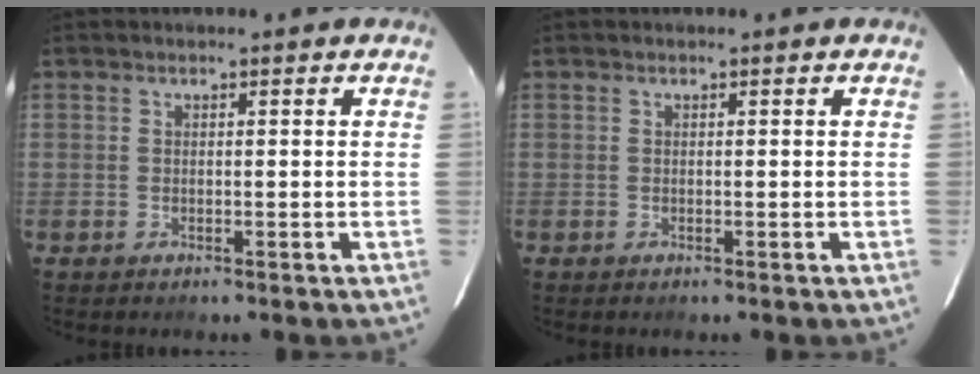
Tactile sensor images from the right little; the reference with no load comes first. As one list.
[{"total": 0.0}]